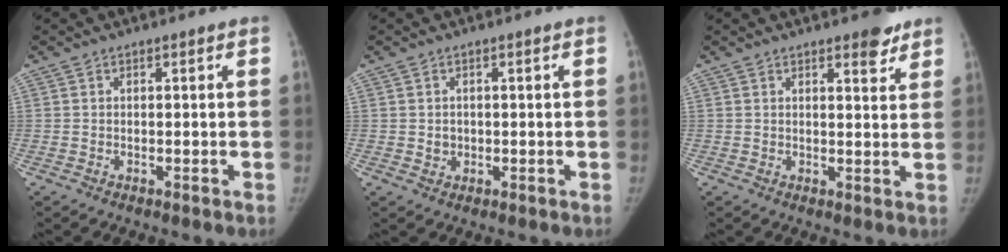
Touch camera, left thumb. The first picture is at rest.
{"total": 1.7, "force": [-0.1, 1.6, 0.7], "torque": [-0.004, 0.002, 0.004]}
{"total": 4.2, "force": [3.0, 1.5, 2.5], "torque": [-0.016, -0.018, 0.038]}